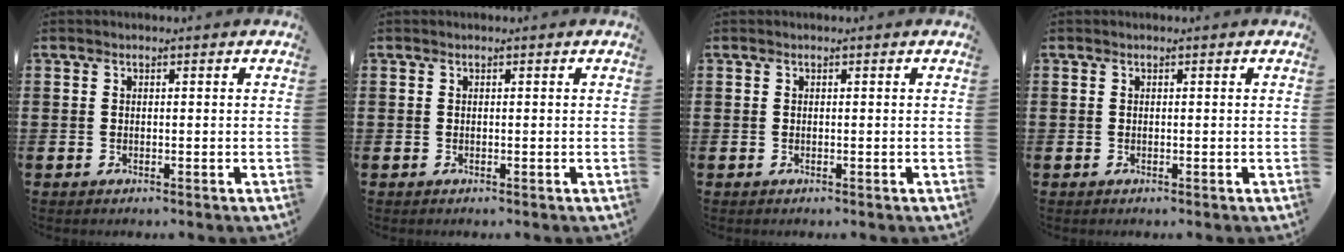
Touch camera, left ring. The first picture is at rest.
{"total": 0.0}
{"total": 0.0}
{"total": 0.0}